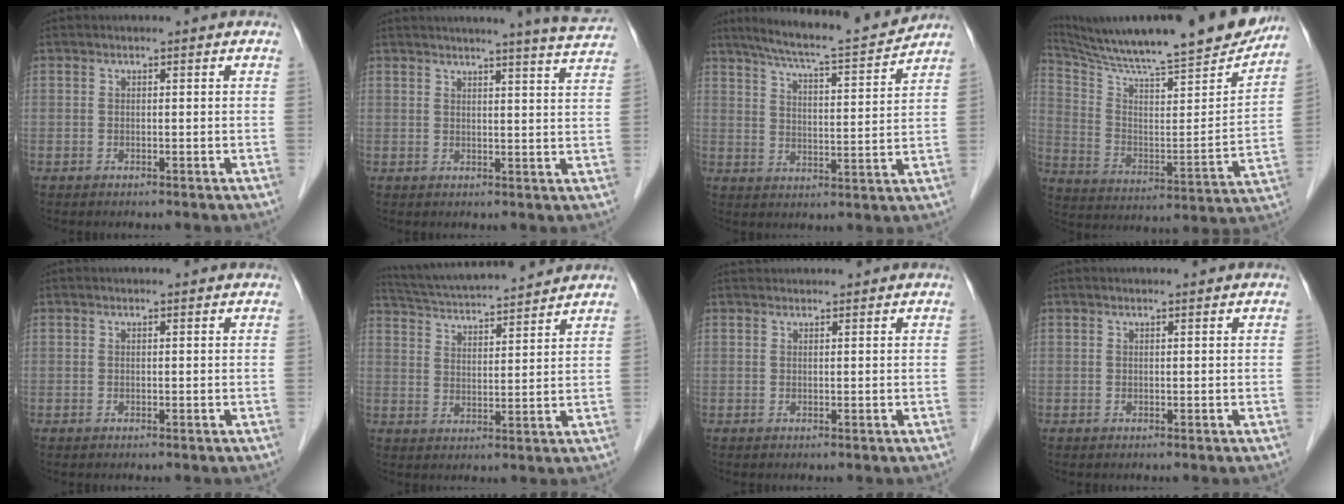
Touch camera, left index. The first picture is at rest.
{"total": 10.6, "force": [9.8, -1.5, 3.8], "torque": [-0.052, -0.032, 0.098]}
{"total": 13.0, "force": [12.0, -0.2, 5.0], "torque": [-0.087, -0.001, 0.179]}
{"total": 26.1, "force": [23.1, 1.6, 12.1], "torque": [-0.208, -0.052, 0.342]}
{"total": 0.9, "force": [0.8, 0.0, 0.3], "torque": [-0.010, 0.004, 0.011]}
{"total": 14.8, "force": [13.7, 0.9, 5.4], "torque": [-0.105, 0.024, 0.219]}
{"total": 3.0, "force": [3.0, 0.3, 0.5], "torque": [-0.008, 0.033, 0.048]}
{"total": 1.1, "force": [1.0, -0.1, 0.4], "torque": [-0.006, 0.008, 0.019]}